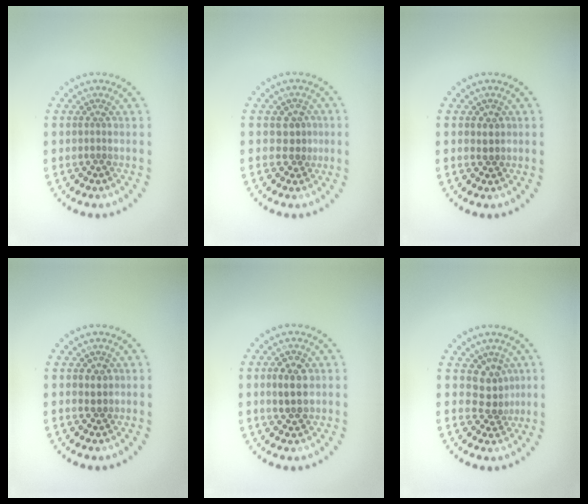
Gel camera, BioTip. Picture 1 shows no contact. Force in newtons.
{"total": 1.9, "press": 1.6, "slide": 0.9}
{"total": 0.7, "press": 0.6, "slide": 0.4}
{"total": 0.7, "press": 0.6, "slide": 0.4}
{"total": 2.8, "press": 2.8, "slide": 0.3}
{"total": 2.8, "press": 1.9, "slide": 2.0}